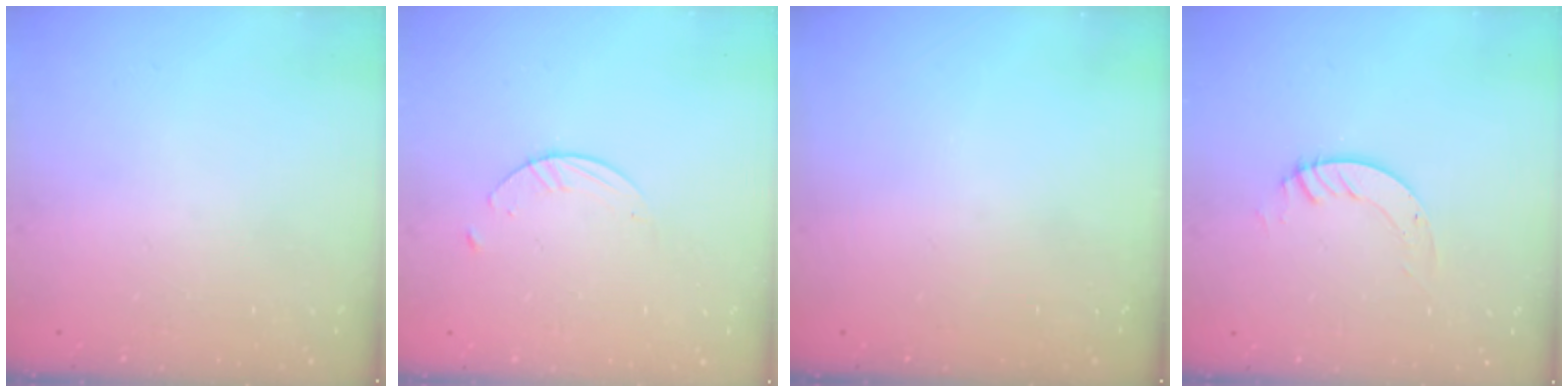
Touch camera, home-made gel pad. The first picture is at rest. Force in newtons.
{"total": 2.7, "press": 2.6, "slide": 0.3}
{"total": 0.0}
{"total": 3.7, "press": 3.7, "slide": 0.2}